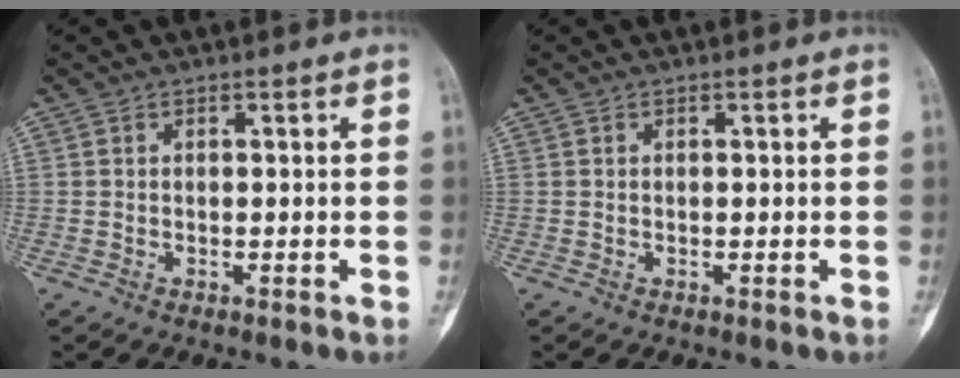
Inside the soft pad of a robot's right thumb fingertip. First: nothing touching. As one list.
[{"total": 0.0}]